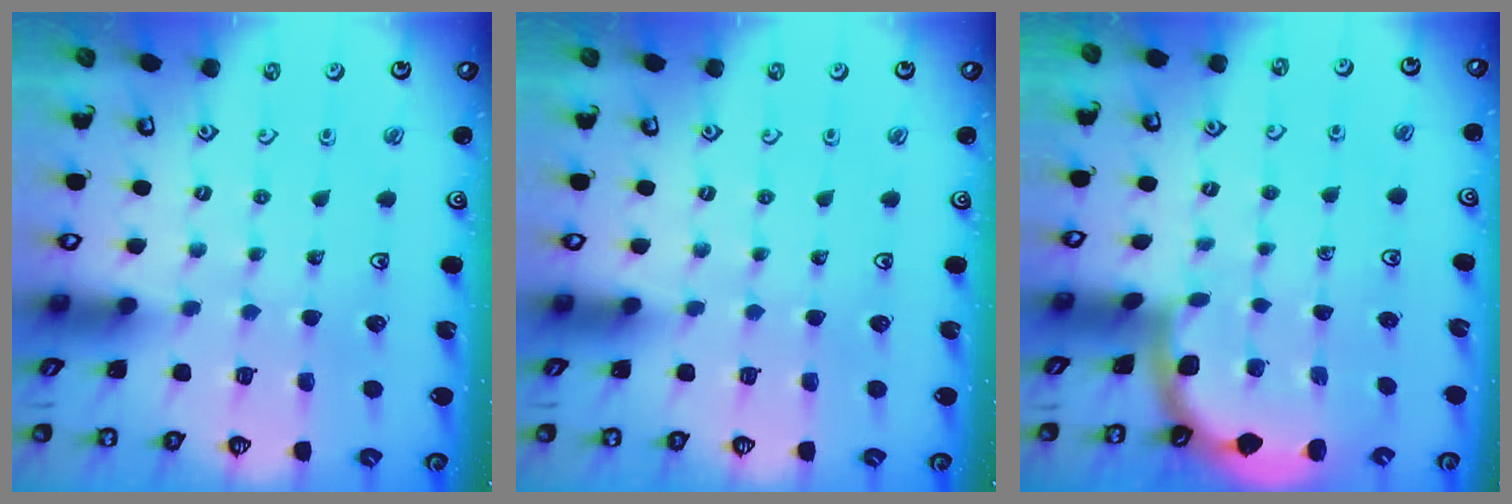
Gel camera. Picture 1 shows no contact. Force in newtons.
{"total": 0.0}
{"total": 1.7, "press": 1.7, "slide": 0.0}